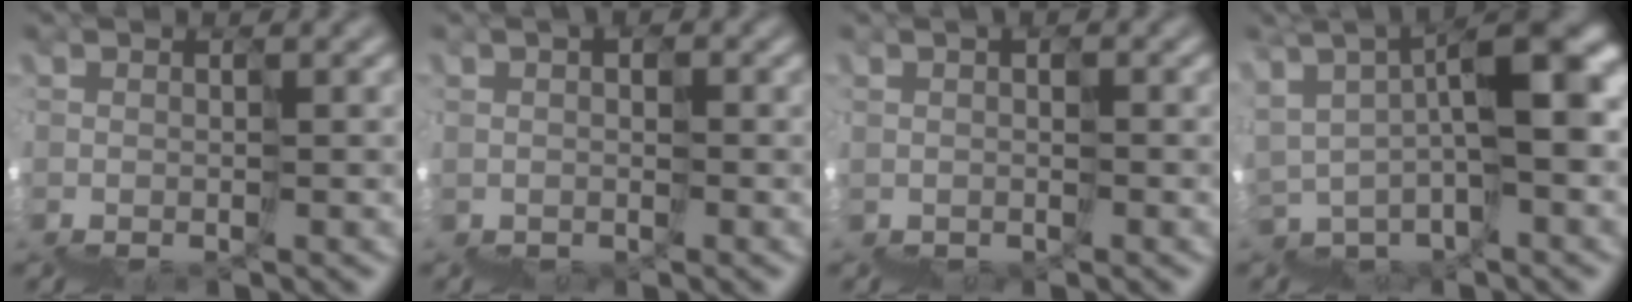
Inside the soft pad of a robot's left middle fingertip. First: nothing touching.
{"total": 1.5, "force": [0.0, 1.5, 0.1], "torque": [-0.003, 0.001, -0.007]}
{"total": 0.9, "force": [-0.2, 0.9, 0.1], "torque": [-0.004, 0.000, -0.007]}
{"total": 6.9, "force": [3.6, 2.3, 5.4], "torque": [-0.096, 0.037, 0.051]}